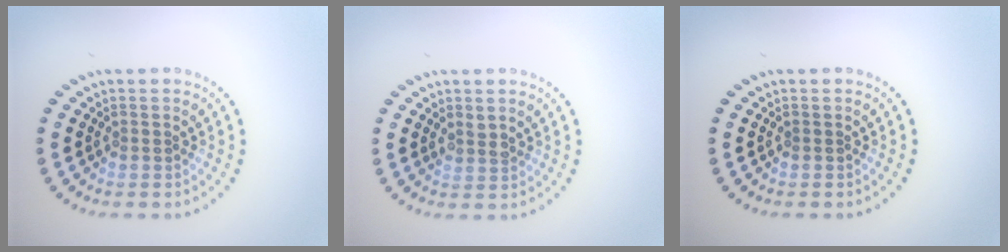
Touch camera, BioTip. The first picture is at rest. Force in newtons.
{"total": 1.2, "press": 0.9, "slide": 0.7}
{"total": 0.0}